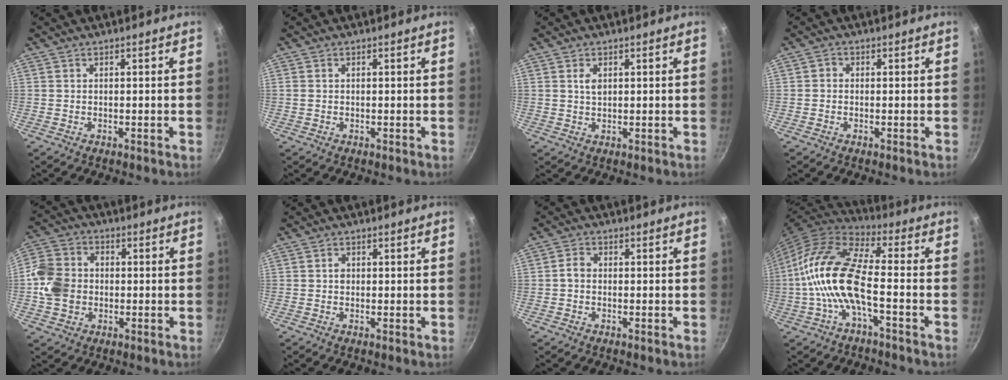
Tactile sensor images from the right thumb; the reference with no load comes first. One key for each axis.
{"total": 0.8, "fx": 0.1, "fy": 0.7, "fz": 0.4, "tx": -0.008, "ty": 0.003, "tz": 0.000}
{"total": 2.1, "fx": 0.7, "fy": 1.3, "fz": 1.5, "tx": -0.025, "ty": -0.002, "tz": 0.012}
{"total": 1.1, "fx": -0.3, "fy": 1.0, "fz": 0.4, "tx": -0.006, "ty": 0.005, "tz": -0.007}
{"total": 10.3, "fx": -0.8, "fy": 8.5, "fz": 5.7, "tx": -0.088, "ty": 0.016, "tz": -0.031}
{"total": 1.3, "fx": 0.1, "fy": 1.1, "fz": 0.7, "tx": -0.008, "ty": 0.001, "tz": -0.001}
{"total": 2.2, "fx": -0.4, "fy": 1.7, "fz": 1.3, "tx": -0.021, "ty": 0.013, "tz": -0.011}
{"total": 14.9, "fx": -2.9, "fy": 5.5, "fz": 13.6, "tx": -0.272, "ty": 0.037, "tz": -0.072}